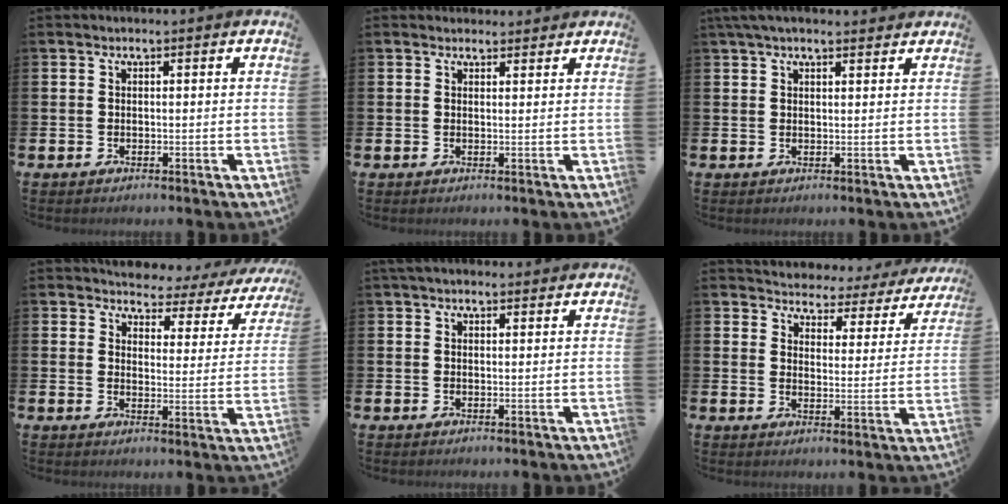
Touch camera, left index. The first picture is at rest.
{"total": 1.6, "force": [1.5, 0.6, -0.1], "torque": [0.009, -0.003, 0.025]}
{"total": 3.1, "force": [2.6, 0.8, 1.5], "torque": [-0.032, -0.001, 0.048]}
{"total": 3.0, "force": [2.6, 1.3, 0.0], "torque": [-0.013, -0.033, 0.036]}
{"total": 1.8, "force": [1.6, 0.7, 0.5], "torque": [-0.003, 0.002, 0.027]}
{"total": 3.5, "force": [3.4, 1.0, 0.0], "torque": [-0.016, -0.039, 0.050]}